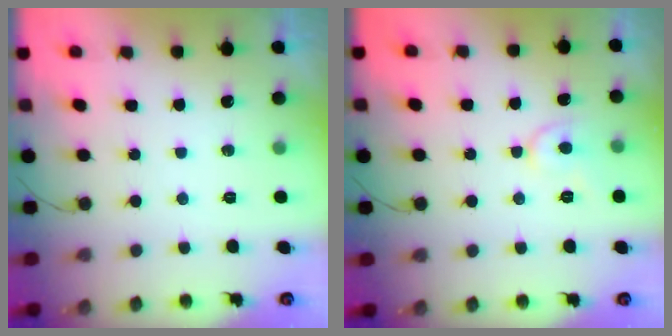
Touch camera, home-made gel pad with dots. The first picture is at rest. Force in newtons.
{"total": 6.0, "press": 6.0, "slide": 0.6}